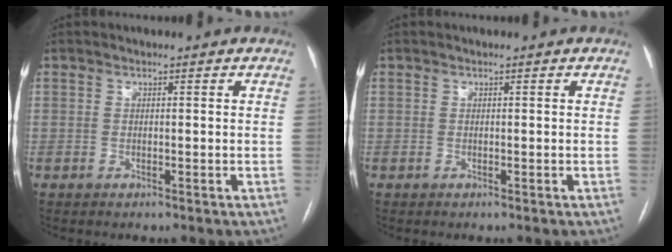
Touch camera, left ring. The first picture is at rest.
{"total": 0.0}